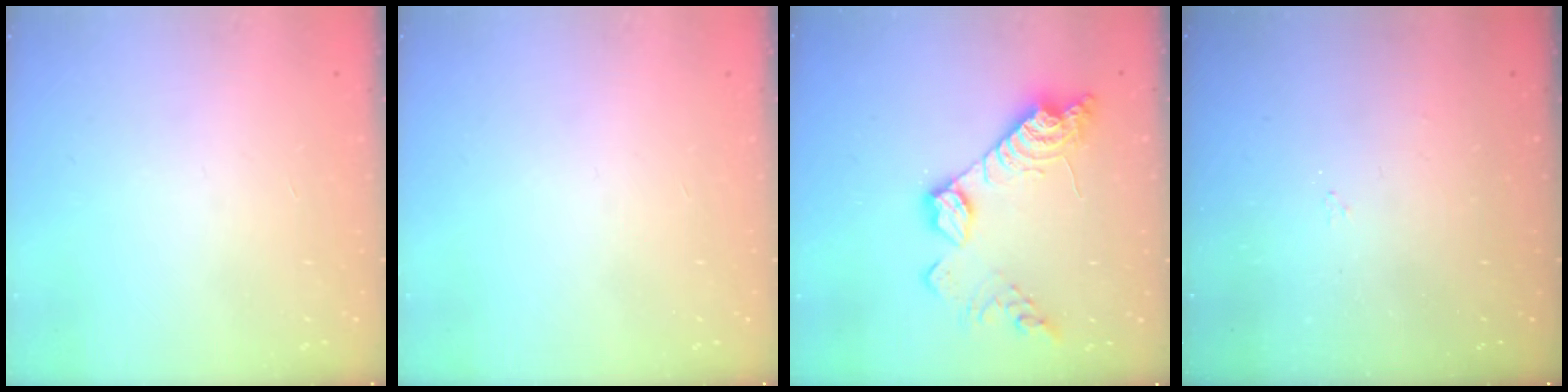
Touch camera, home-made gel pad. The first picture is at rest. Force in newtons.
{"total": 0.0}
{"total": 15.9, "press": 15.9, "slide": 0.7}
{"total": 2.9, "press": 2.8, "slide": 0.4}